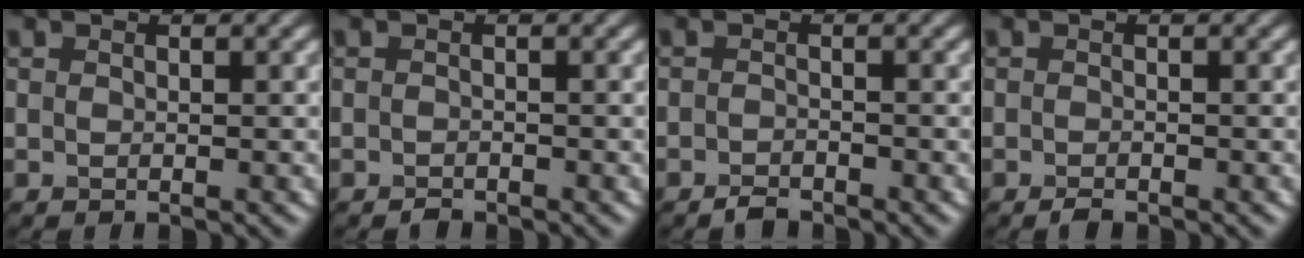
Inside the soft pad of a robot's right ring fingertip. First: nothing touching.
{"total": 0.8, "force": [-0.7, 0.3, 0.2], "torque": [-0.002, 0.000, -0.013]}
{"total": 1.4, "force": [-1.3, 0.5, 0.5], "torque": [-0.008, 0.001, -0.026]}
{"total": 1.0, "force": [-0.8, 0.3, 0.5], "torque": [-0.010, -0.002, -0.014]}